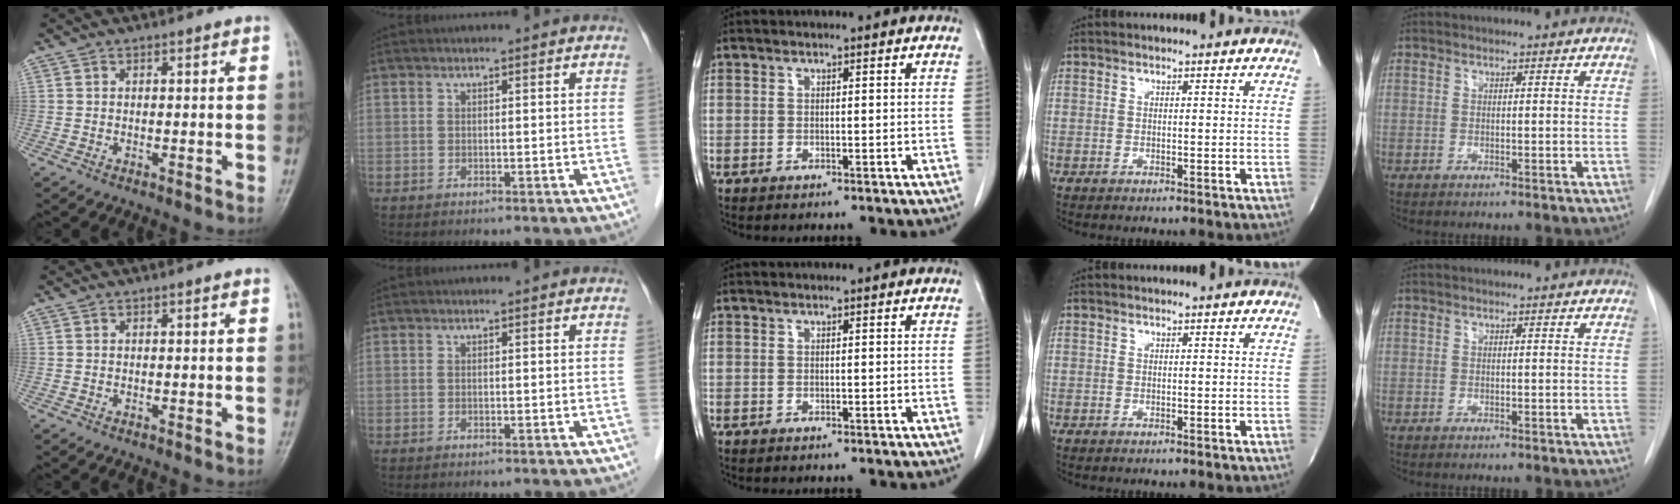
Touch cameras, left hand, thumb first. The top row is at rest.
{}